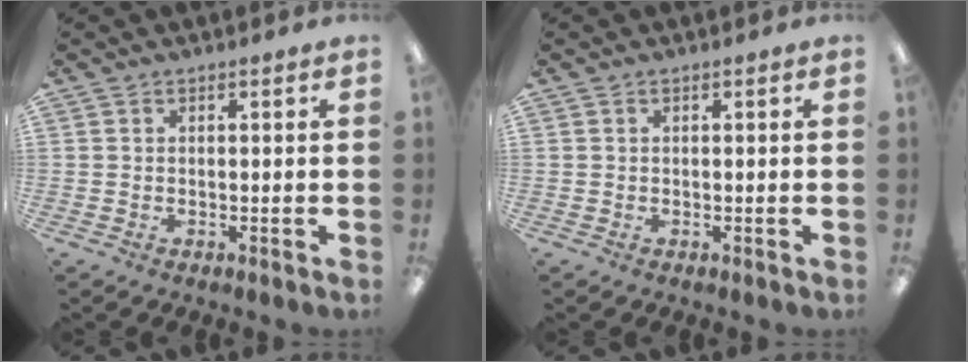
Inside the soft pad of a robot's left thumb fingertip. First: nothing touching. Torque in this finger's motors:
{"motor_torque": [0.00, 0.00, 0.00, 0.00, 0.00]}